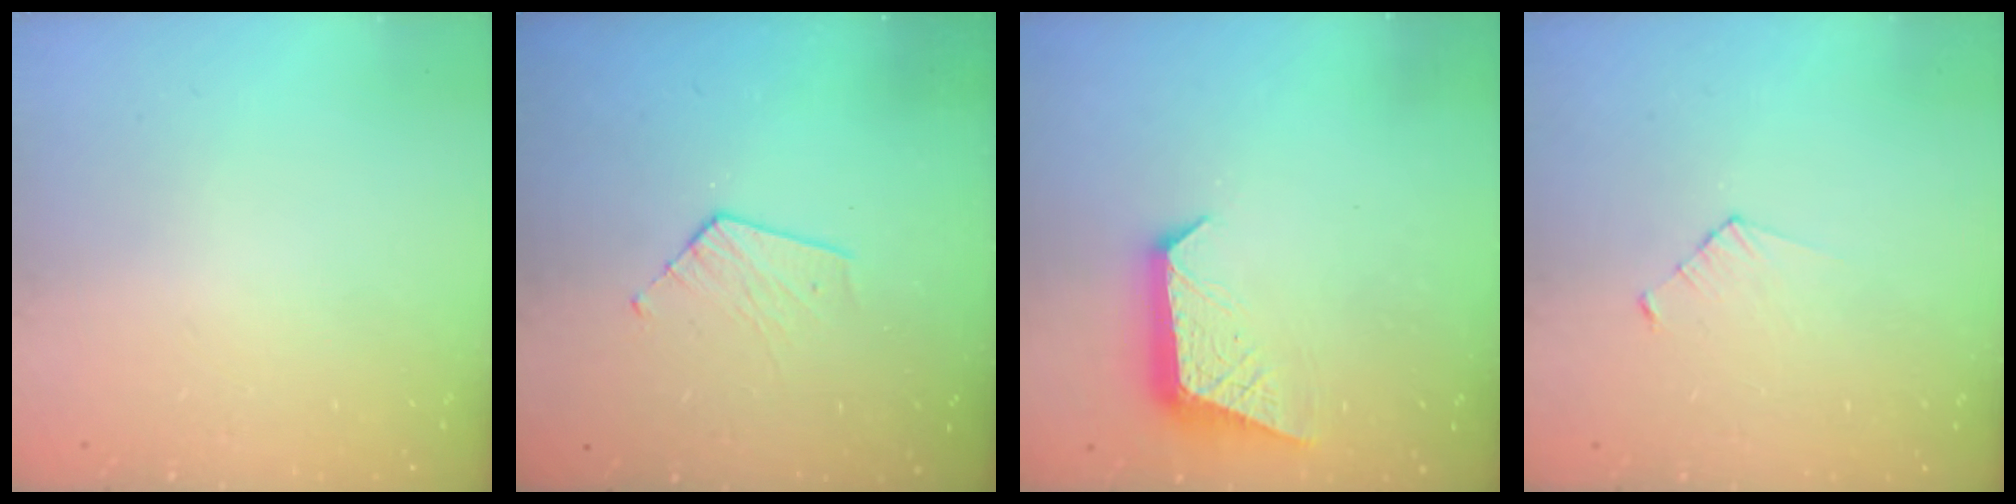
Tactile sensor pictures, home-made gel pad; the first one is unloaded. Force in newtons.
{"total": 4.2, "press": 4.2, "slide": 0.3}
{"total": 9.3, "press": 9.2, "slide": 0.8}
{"total": 3.2, "press": 3.2, "slide": 0.3}